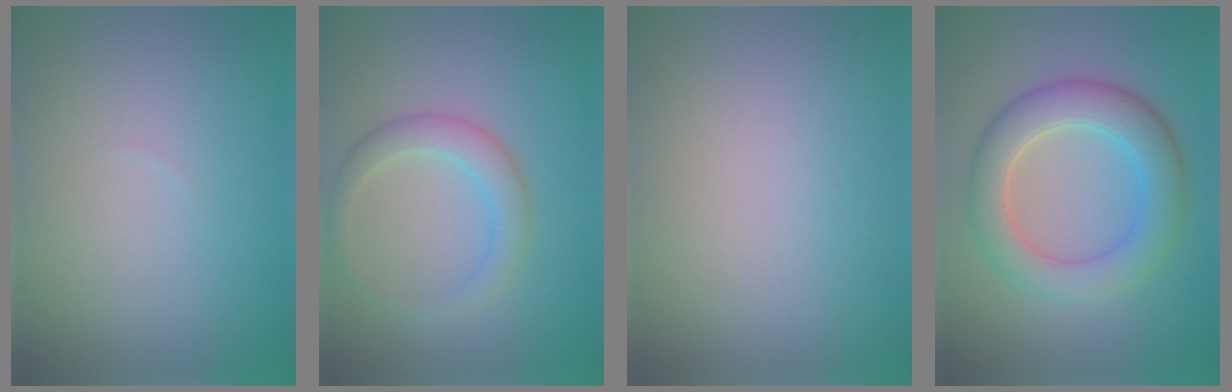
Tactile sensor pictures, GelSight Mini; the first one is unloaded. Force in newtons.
{"total": 2.8, "press": 2.8, "slide": 0.1}
{"total": 0.0}
{"total": 5.8, "press": 5.8, "slide": 0.3}